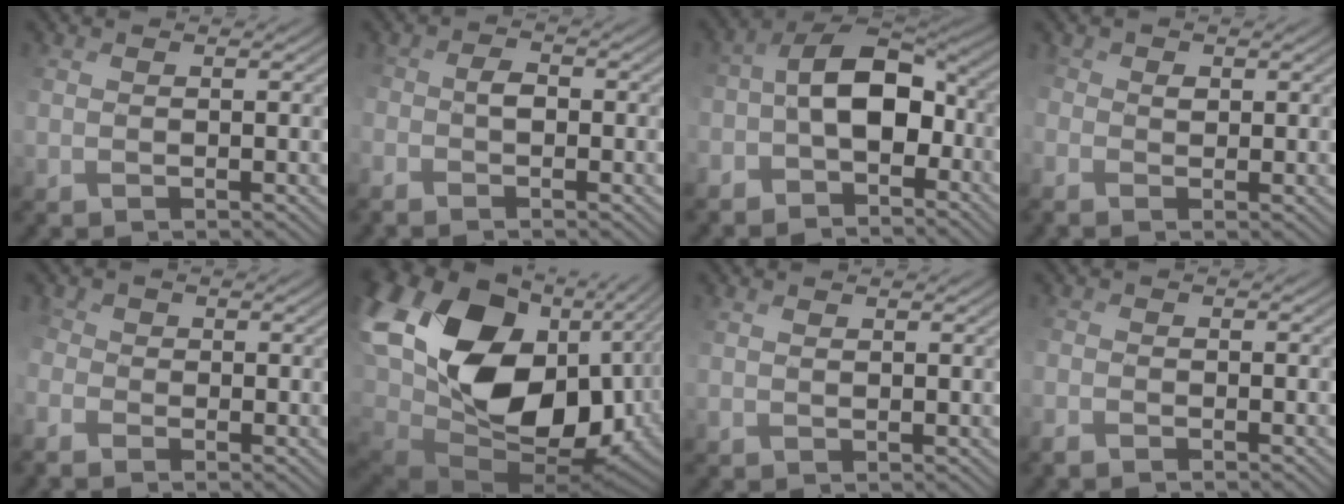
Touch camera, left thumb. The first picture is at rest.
{"total": 2.4, "force": [-1.1, 1.1, 1.7], "torque": [-0.034, 0.003, -0.020]}
{"total": 8.8, "force": [-3.1, 4.3, 7.0], "torque": [-0.130, 0.005, -0.064]}
{"total": 2.2, "force": [0.1, 1.6, 1.5], "torque": [-0.048, 0.003, 0.008]}
{"total": 2.6, "force": [-1.2, 1.8, 1.5], "torque": [-0.043, 0.001, -0.018]}
{"total": 22.6, "force": [5.1, 15.4, 15.8], "torque": [-0.366, -0.023, 0.140]}
{"total": 1.3, "force": [1.2, 0.0, -0.3], "torque": [0.009, 0.008, 0.028]}
{"total": 1.4, "force": [-1.3, 0.1, 0.5], "torque": [-0.009, 0.001, -0.031]}